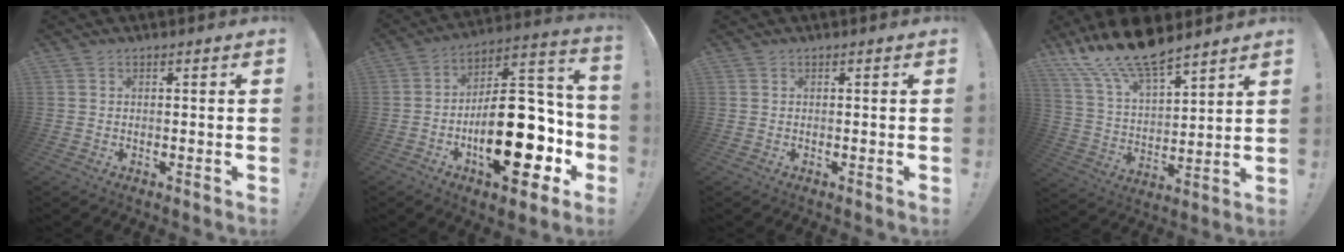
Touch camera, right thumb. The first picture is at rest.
{"total": 27.6, "force": [-6.9, 13.0, 23.4], "torque": [-0.360, 0.048, -0.094]}
{"total": 0.0}
{"total": 15.8, "force": [12.5, 5.2, 8.2], "torque": [-0.162, -0.084, 0.229]}